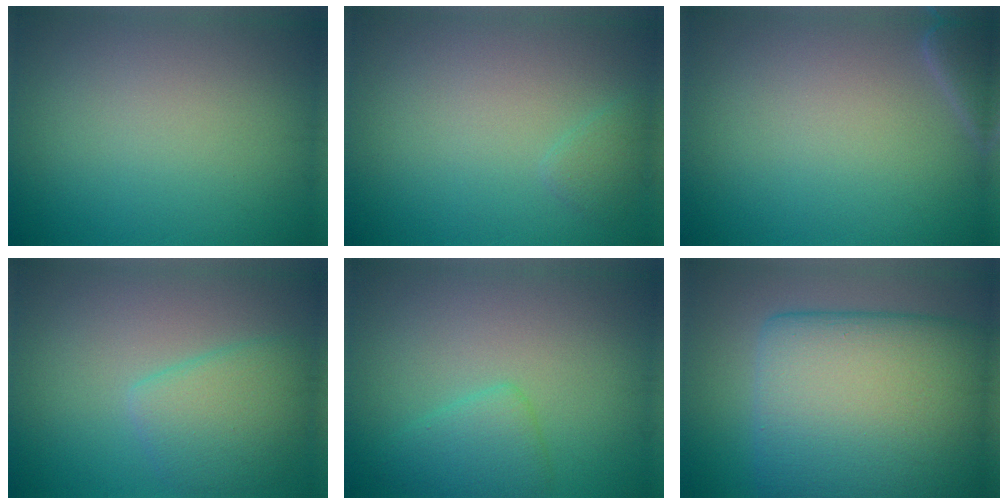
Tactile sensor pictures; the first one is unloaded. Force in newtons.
{"total": 1.0, "press": 1.0, "slide": 0.1}
{"total": 2.4, "press": 2.3, "slide": 0.4}
{"total": 3.9, "press": 3.9, "slide": 0.3}
{"total": 2.6, "press": 2.6, "slide": 0.1}
{"total": 17.5, "press": 17.4, "slide": 1.0}